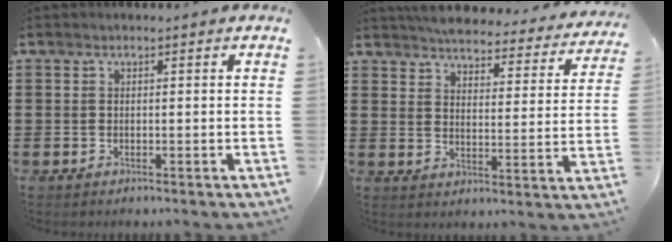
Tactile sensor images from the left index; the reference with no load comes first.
{"total": 4.4, "force": [4.3, 0.2, 0.7], "torque": [-0.039, -0.034, 0.070]}